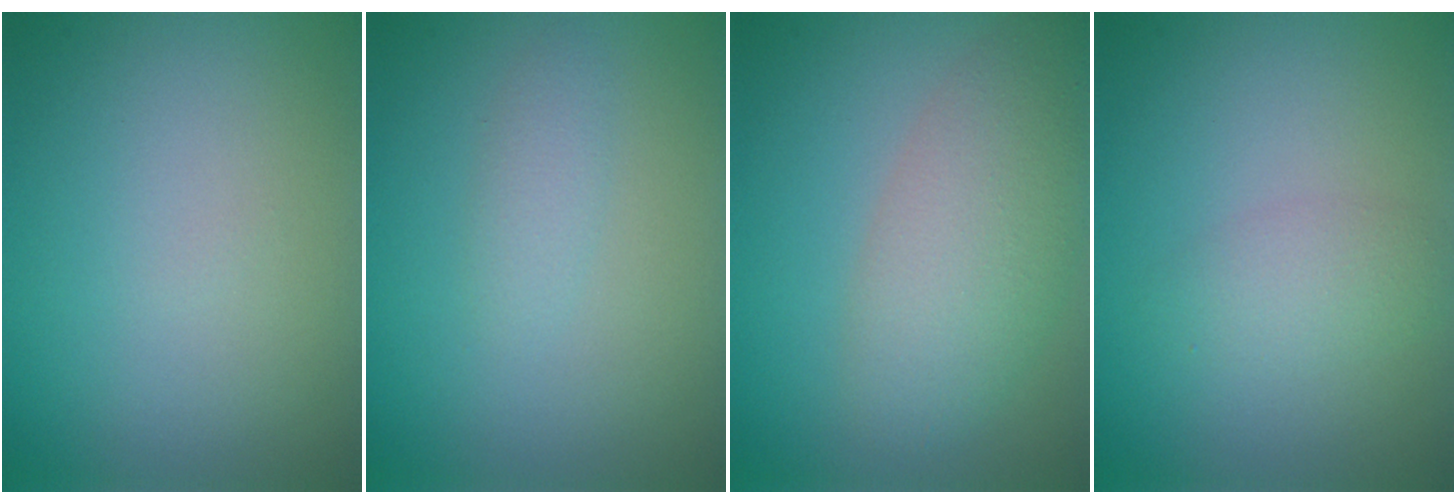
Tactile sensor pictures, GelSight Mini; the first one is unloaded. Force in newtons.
{"total": 1.3, "press": 1.3, "slide": 0.1}
{"total": 5.4, "press": 5.4, "slide": 0.2}
{"total": 2.0, "press": 2.0, "slide": 0.1}